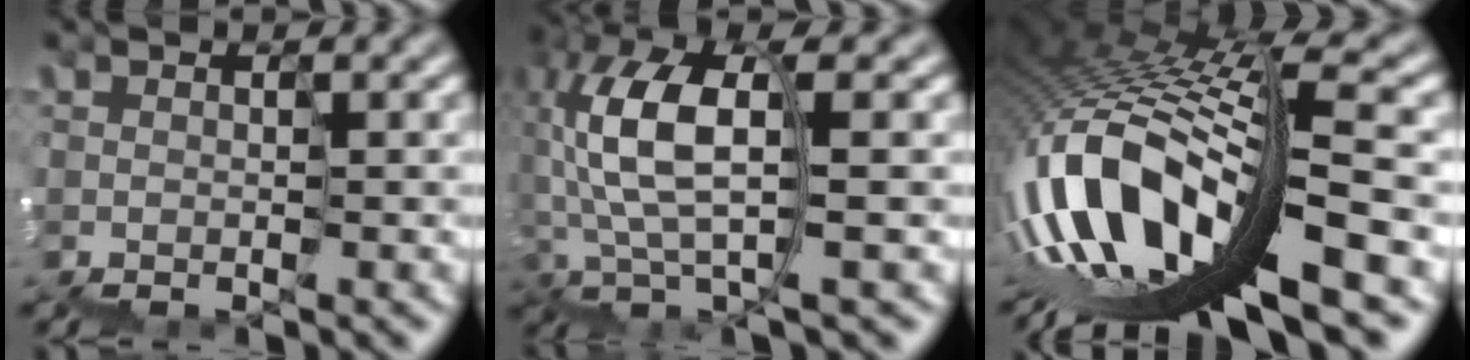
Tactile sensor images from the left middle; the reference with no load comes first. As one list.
[{"total": 6.0, "force": [-1.2, 2.3, 5.4], "torque": [-0.134, 0.025, -0.038]}, {"total": 11.4, "force": [-4.7, 4.1, 9.5], "torque": [-0.207, 0.014, -0.074]}]